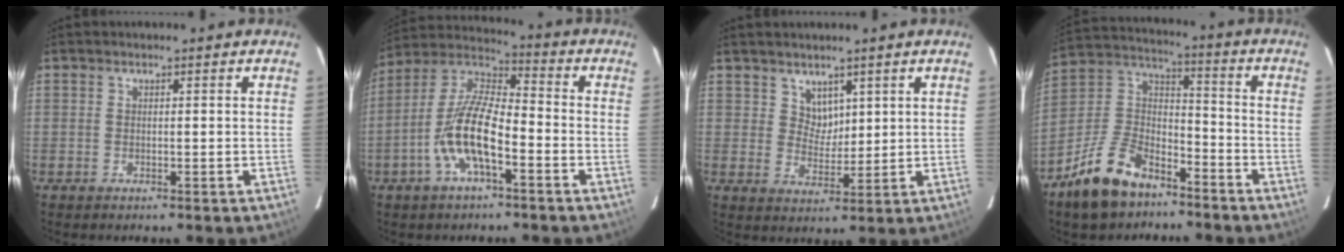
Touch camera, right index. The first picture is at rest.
{"total": 13.0, "force": [-5.2, 4.3, 11.1], "torque": [-0.232, 0.002, -0.106]}
{"total": 3.9, "force": [2.6, 2.9, 0.9], "torque": [-0.006, 0.003, 0.051]}
{"total": 16.1, "force": [-10.5, 8.5, 8.7], "torque": [-0.188, 0.024, -0.179]}